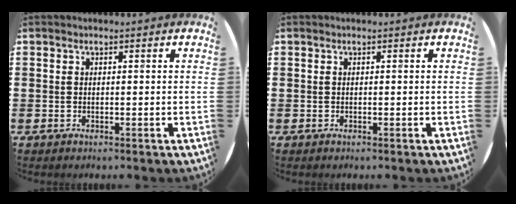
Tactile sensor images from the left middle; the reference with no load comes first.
{"total": 0.0}